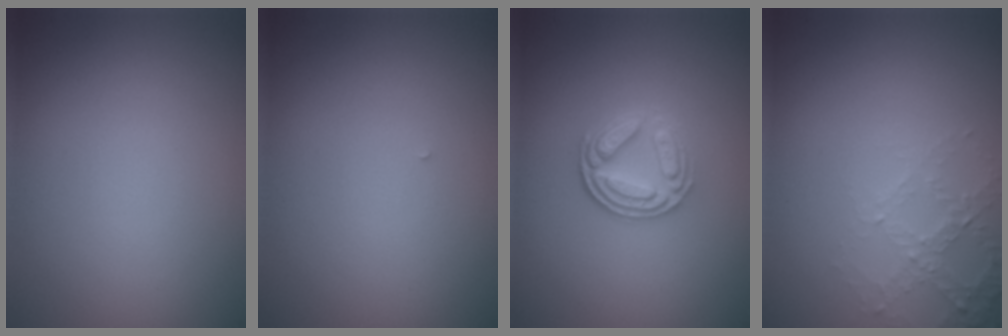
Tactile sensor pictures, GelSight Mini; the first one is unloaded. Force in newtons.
{"total": 0.0}
{"total": 3.6, "press": 3.2, "slide": 1.8}
{"total": 2.6, "press": 2.5, "slide": 0.8}